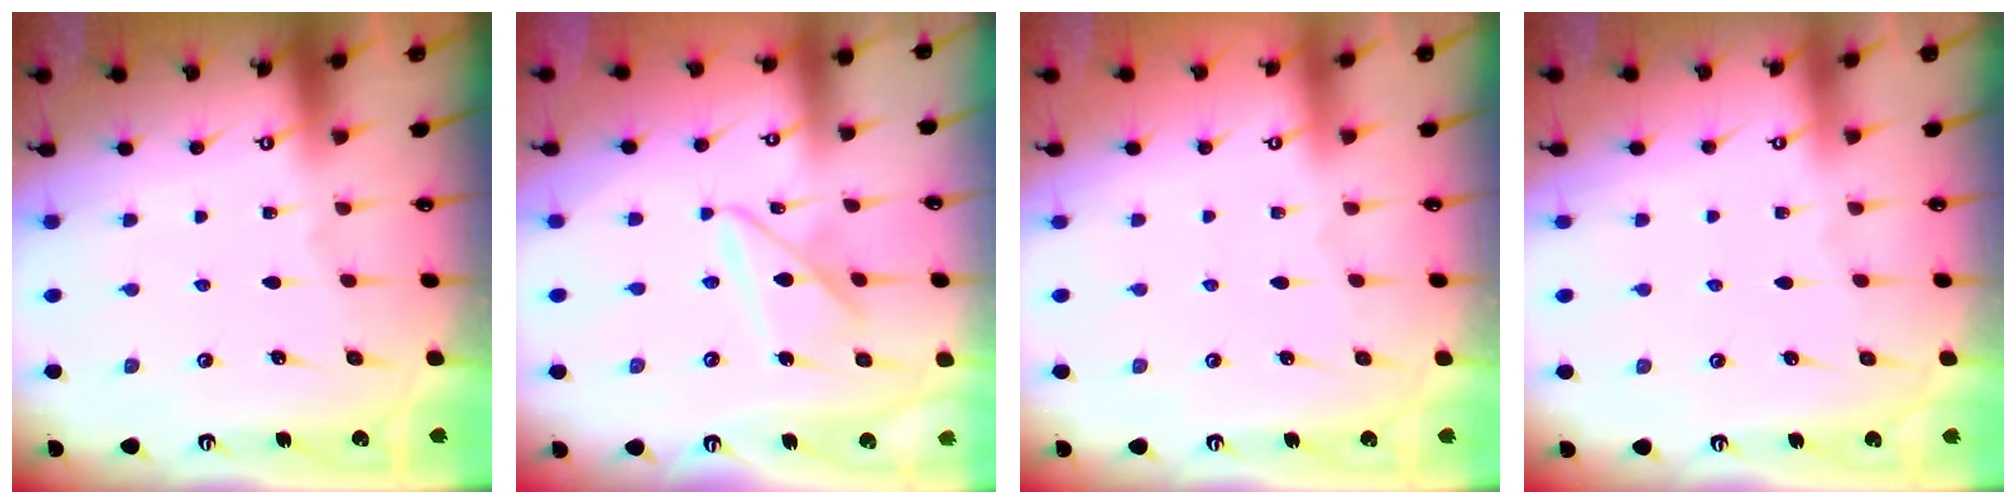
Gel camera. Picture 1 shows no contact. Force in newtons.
{"total": 10.4, "press": 10.4, "slide": 0.8}
{"total": 0.0}
{"total": 0.0}